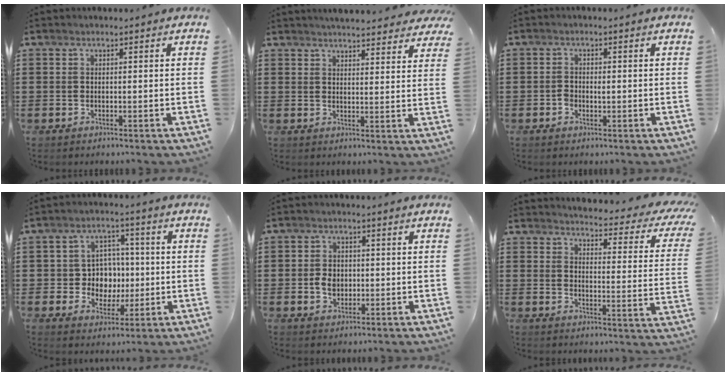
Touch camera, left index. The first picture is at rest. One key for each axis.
{"total": 4.2, "fx": 4.2, "fy": 0.0, "fz": 0.6, "tx": -0.017, "ty": -0.020, "tz": 0.074}
{"total": 1.5, "fx": -0.4, "fy": 1.0, "fz": 1.1, "tx": -0.023, "ty": 0.004, "tz": -0.008}
{"total": 6.7, "fx": -0.1, "fy": 6.1, "fz": 2.8, "tx": -0.061, "ty": 0.011, "tz": -0.003}
{"total": 3.8, "fx": -0.4, "fy": 2.9, "fz": 2.4, "tx": -0.043, "ty": 0.003, "tz": -0.012}
{"total": 3.7, "fx": 3.3, "fy": -0.1, "fz": 1.5, "tx": -0.033, "ty": -0.036, "tz": 0.046}